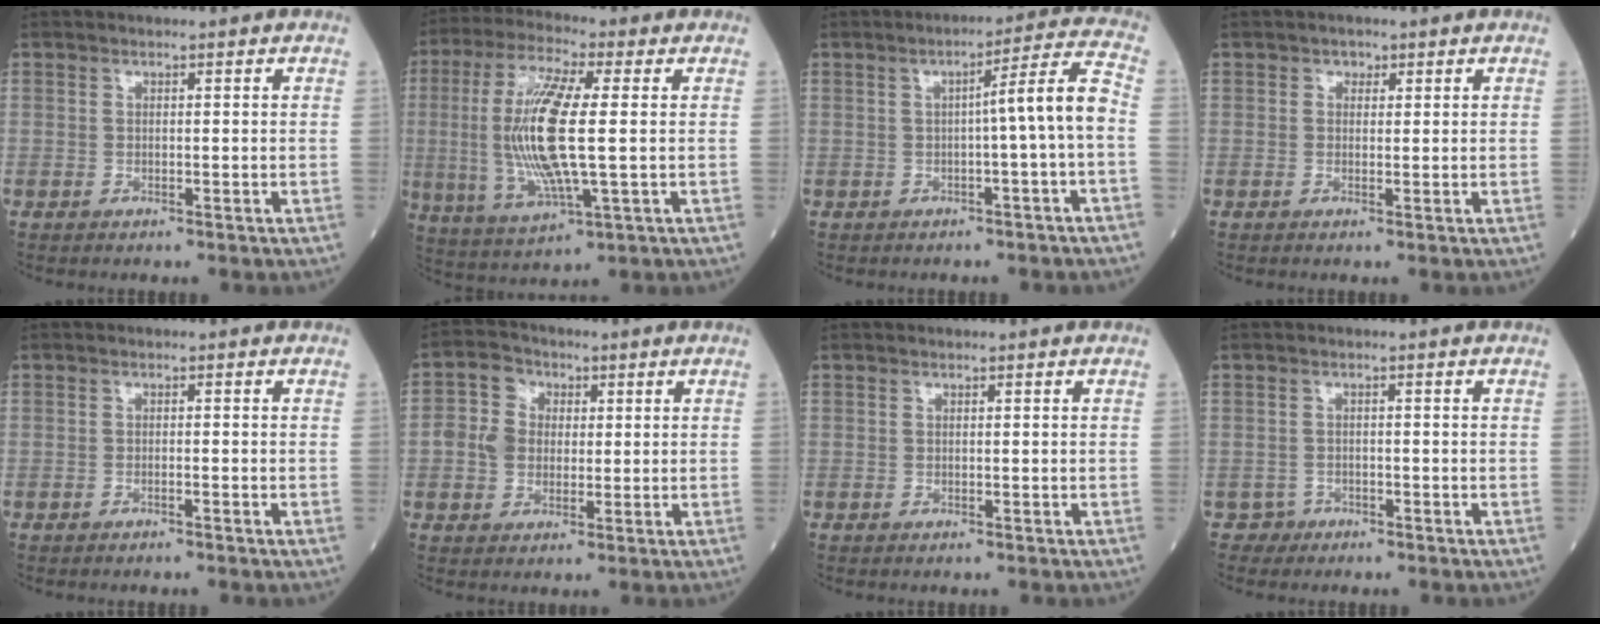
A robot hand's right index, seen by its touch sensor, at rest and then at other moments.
{"total": 14.7, "force": [0.4, 2.4, 14.5], "torque": [-0.310, -0.005, 0.009]}
{"total": 6.5, "force": [-0.9, -1.1, 6.3], "torque": [-0.092, 0.016, -0.010]}
{"total": 1.0, "force": [0.6, 0.8, 0.3], "torque": [-0.003, 0.001, 0.008]}
{"total": 0.5, "force": [-0.4, -0.2, 0.3], "torque": [-0.010, 0.002, -0.007]}
{"total": 6.2, "force": [0.7, 5.3, 3.3], "torque": [-0.081, 0.026, 0.014]}
{"total": 0.0}
{"total": 1.5, "force": [-1.1, 0.9, -0.7], "torque": [0.013, 0.005, -0.018]}